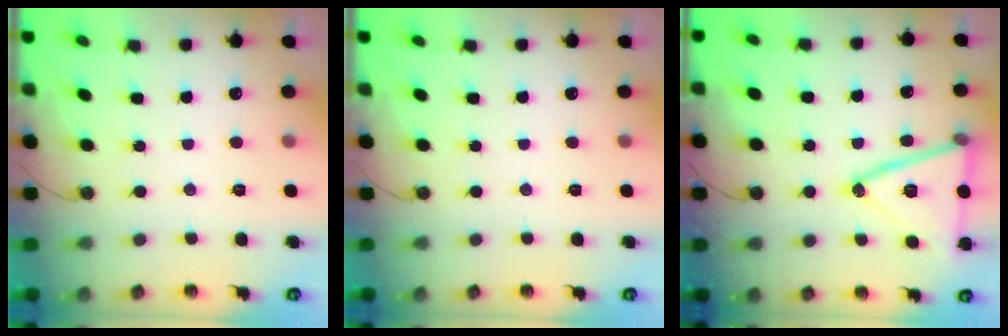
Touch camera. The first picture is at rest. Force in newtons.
{"total": 0.0}
{"total": 18.1, "press": 17.8, "slide": 3.6}